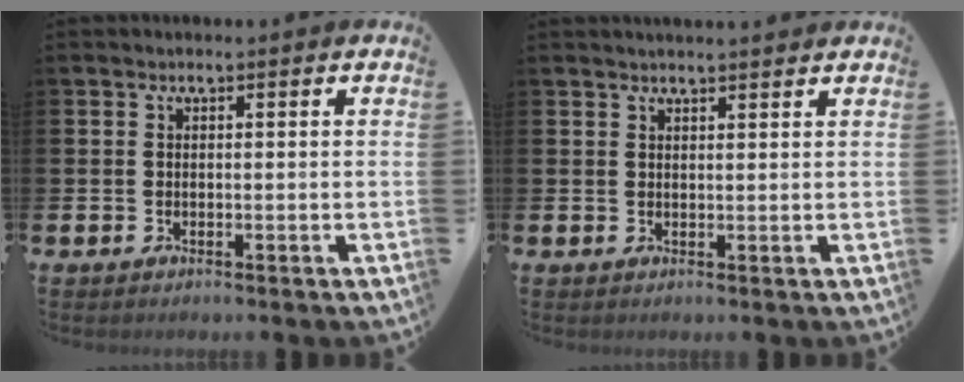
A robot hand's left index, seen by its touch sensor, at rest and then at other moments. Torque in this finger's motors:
{"motor_torque": [0.84, -0.89, 0.01, 0.07]}